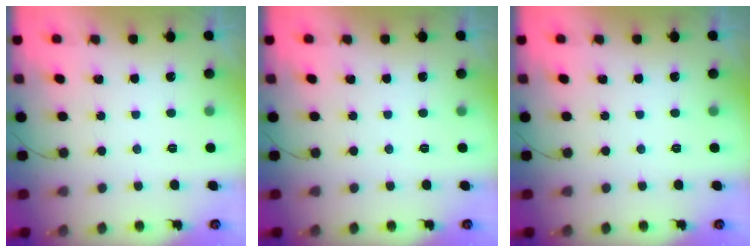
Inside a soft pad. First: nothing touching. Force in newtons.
{"total": 0.0}
{"total": 0.0}